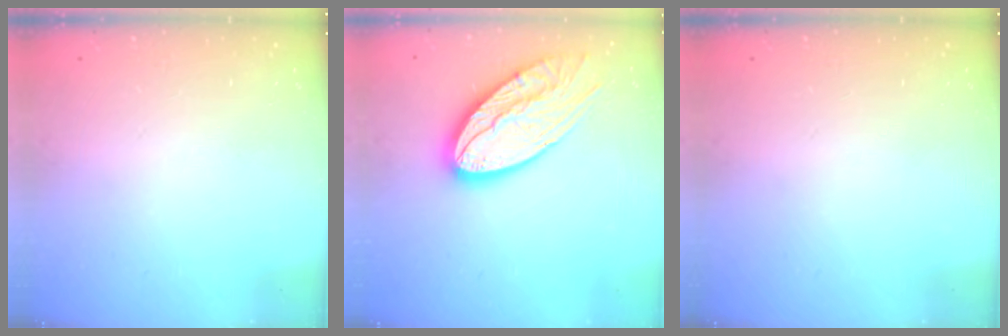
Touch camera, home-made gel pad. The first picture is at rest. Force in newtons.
{"total": 23.0, "press": 22.9, "slide": 2.4}
{"total": 0.0}